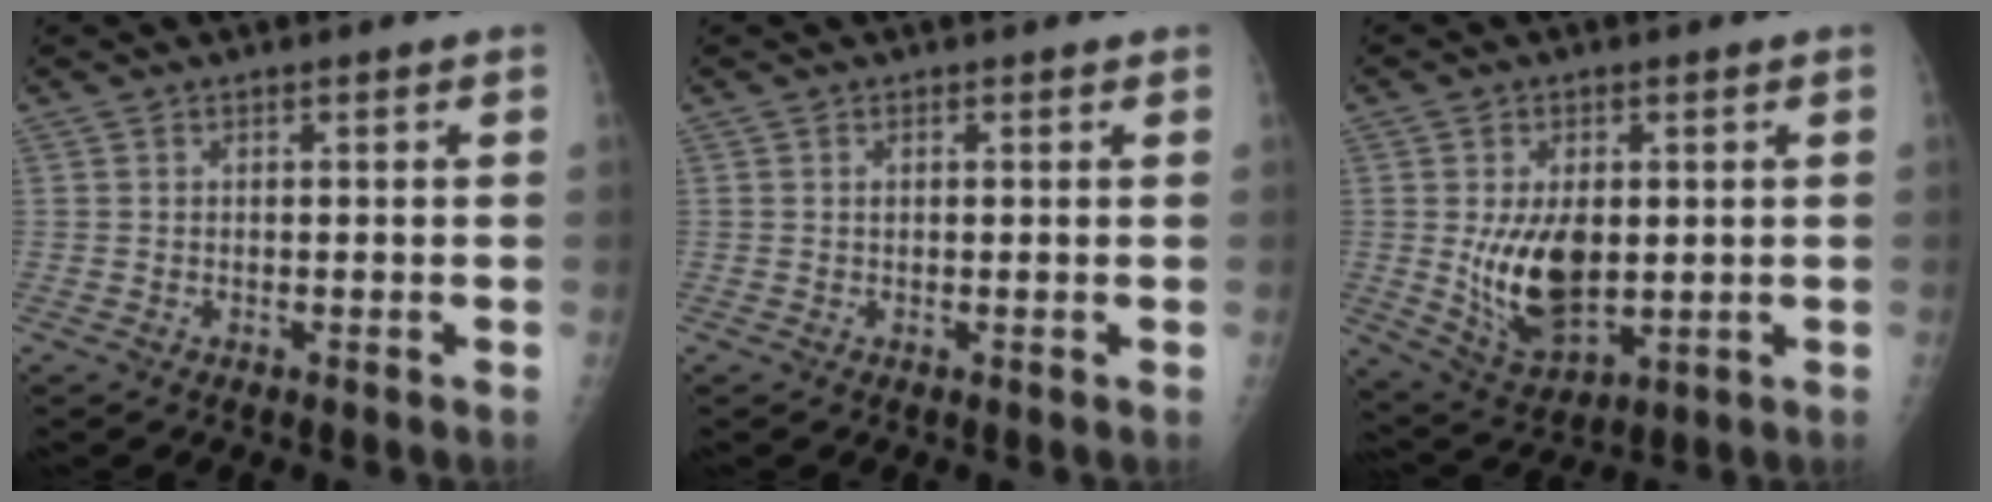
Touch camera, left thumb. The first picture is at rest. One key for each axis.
{"total": 0.8, "fx": 0.4, "fy": 0.5, "fz": 0.4, "tx": -0.001, "ty": -0.001, "tz": 0.005}
{"total": 11.6, "fx": 0.1, "fy": 6.7, "fz": 9.5, "tx": -0.145, "ty": -0.018, "tz": 0.024}